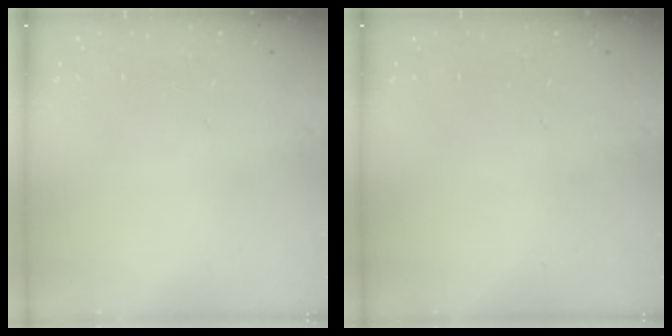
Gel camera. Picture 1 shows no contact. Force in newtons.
{"total": 0.0}